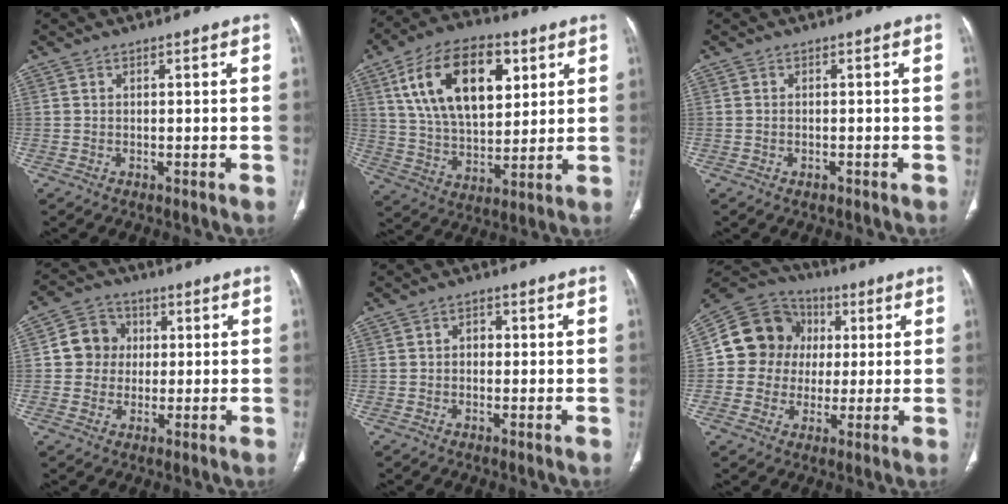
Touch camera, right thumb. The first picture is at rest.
{"total": 20.9, "force": [7.8, 11.5, 15.6], "torque": [-0.237, -0.017, 0.139]}
{"total": 0.7, "force": [-0.4, 0.4, 0.4], "torque": [-0.003, 0.007, -0.004]}
{"total": 7.8, "force": [0.8, 7.3, 2.7], "torque": [-0.011, 0.008, 0.003]}
{"total": 2.1, "force": [0.1, 1.7, 1.3], "torque": [-0.011, 0.009, -0.001]}
{"total": 12.1, "force": [1.4, 11.1, 4.7], "torque": [-0.054, 0.017, 0.014]}